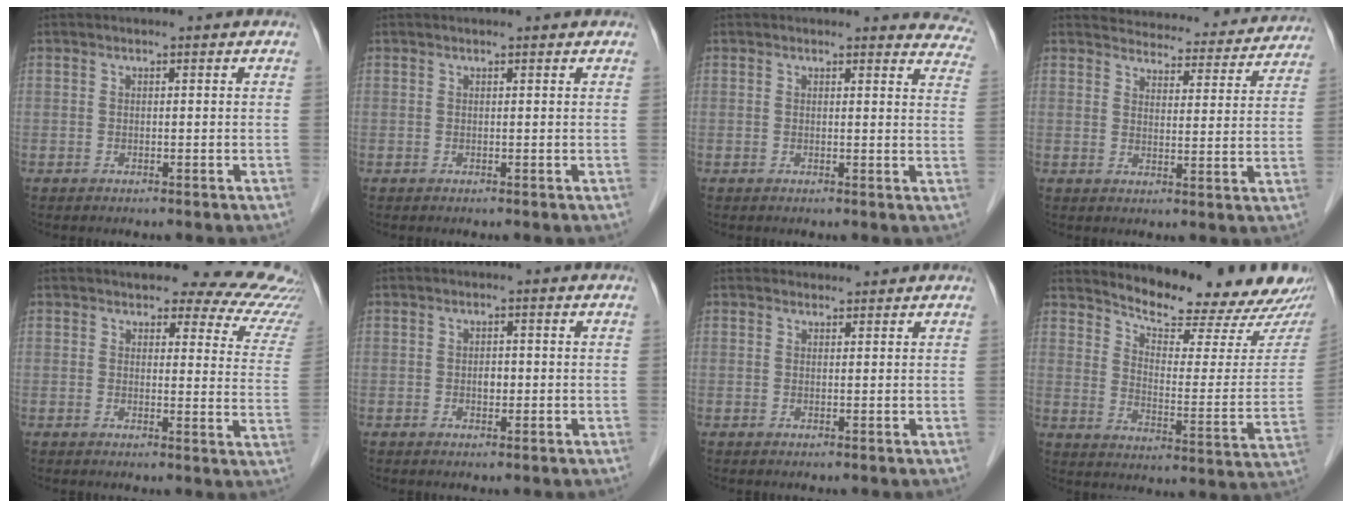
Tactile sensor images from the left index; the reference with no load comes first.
{"total": 1.6, "force": [1.4, 0.5, 0.6], "torque": [-0.013, 0.017, 0.013]}
{"total": 8.3, "force": [8.0, 2.2, 0.4], "torque": [0.042, -0.043, 0.037]}
{"total": 17.4, "force": [16.5, 4.6, 3.0], "torque": [-0.016, -0.022, 0.179]}
{"total": 14.2, "force": [13.1, 3.3, 4.2], "torque": [-0.012, -0.050, 0.110]}
{"total": 1.5, "force": [-0.5, 0.9, 1.1], "torque": [-0.017, -0.002, -0.006]}
{"total": 2.6, "force": [2.3, 1.1, -0.1], "torque": [0.006, 0.017, 0.029]}
{"total": 19.5, "force": [17.9, 3.5, 6.9], "torque": [-0.091, -0.068, 0.226]}